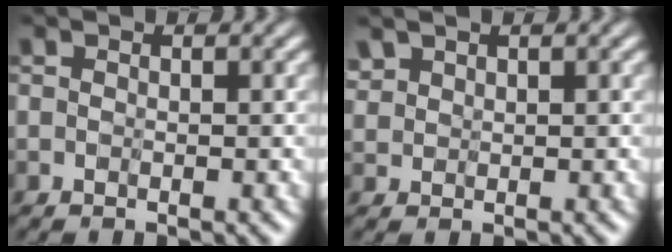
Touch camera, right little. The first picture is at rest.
{"total": 1.7, "force": [1.5, 0.7, 0.2], "torque": [-0.035, 0.001, 0.031]}